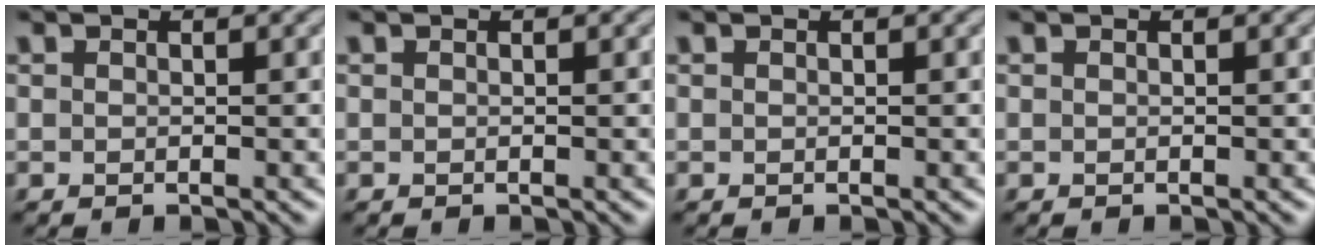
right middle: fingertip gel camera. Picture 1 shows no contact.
{"total": 0.0}
{"total": 0.0}
{"total": 0.0}